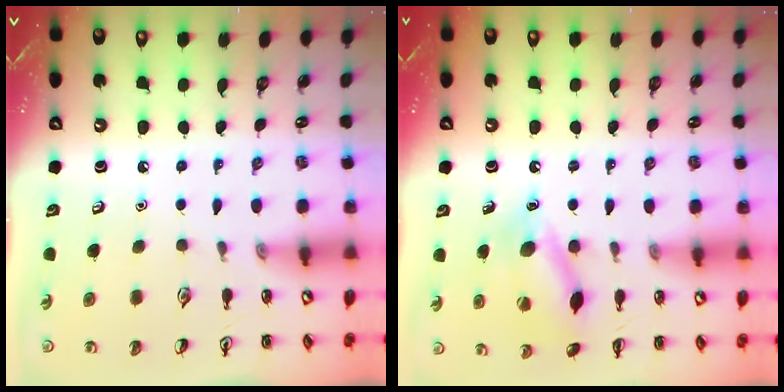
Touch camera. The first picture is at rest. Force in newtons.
{"total": 12.7, "press": 12.6, "slide": 2.0}